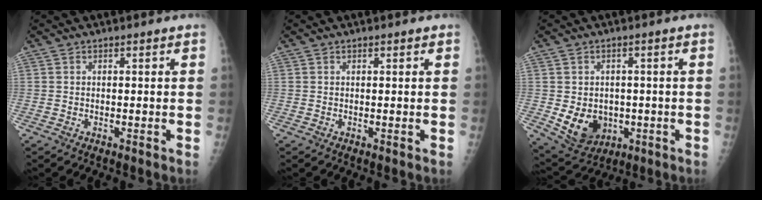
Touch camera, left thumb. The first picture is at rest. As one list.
[{"total": 0.5, "force": [0.4, 0.2, 0.3], "torque": [-0.005, -0.001, 0.004]}, {"total": 8.7, "force": [-1.4, 7.0, 4.9], "torque": [-0.057, -0.002, 0.000]}]